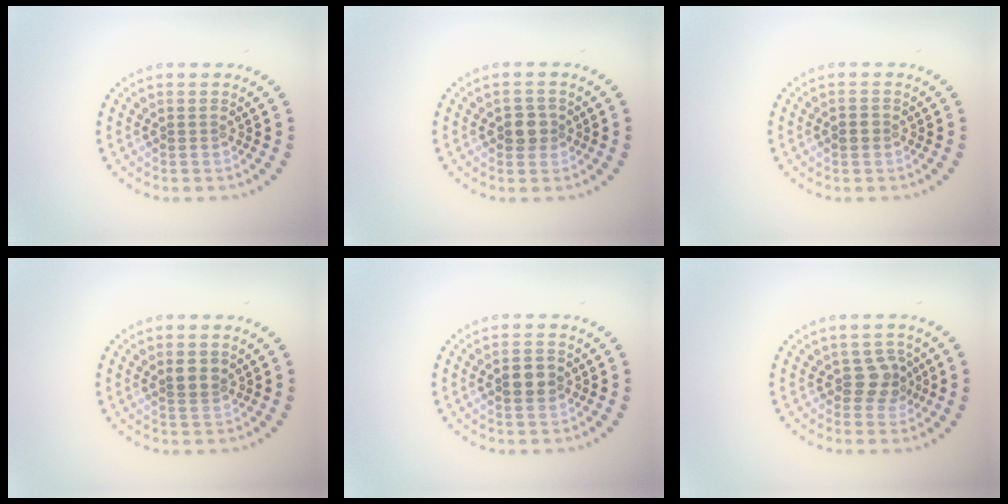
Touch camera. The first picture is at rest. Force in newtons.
{"total": 1.9, "press": 1.7, "slide": 0.7}
{"total": 1.1, "press": 1.1, "slide": 0.2}
{"total": 1.9, "press": 1.7, "slide": 0.9}
{"total": 2.8, "press": 2.8, "slide": 0.1}
{"total": 2.7, "press": 2.4, "slide": 1.1}